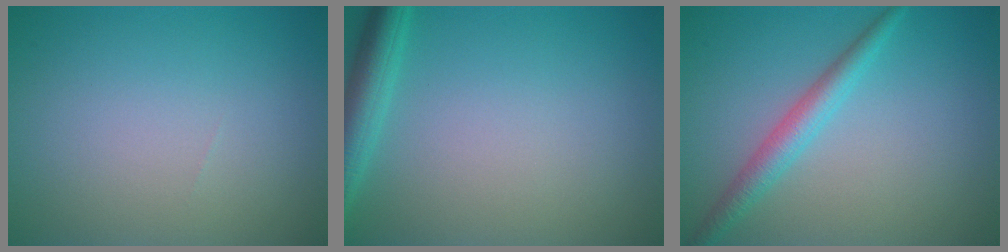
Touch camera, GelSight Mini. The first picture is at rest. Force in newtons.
{"total": 3.5, "press": 3.5, "slide": 0.2}
{"total": 2.8, "press": 2.8, "slide": 0.1}